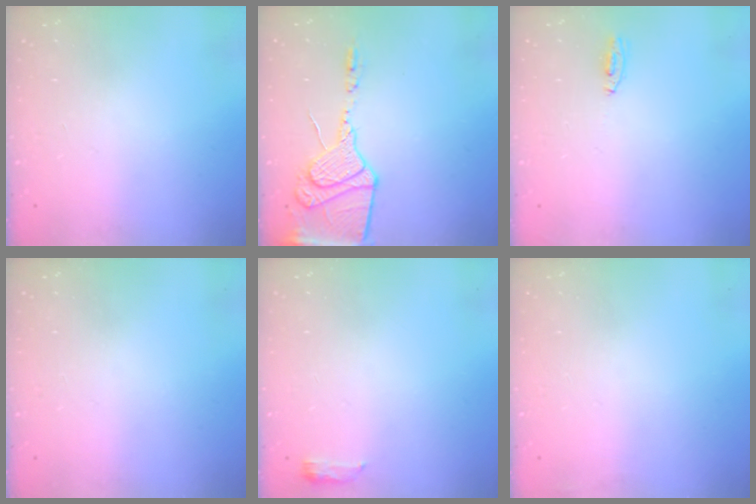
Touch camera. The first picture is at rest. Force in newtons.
{"total": 15.2, "press": 15.1, "slide": 2.1}
{"total": 3.1, "press": 2.8, "slide": 1.3}
{"total": 0.0}
{"total": 3.7, "press": 3.5, "slide": 1.3}
{"total": 2.9, "press": 2.4, "slide": 1.6}